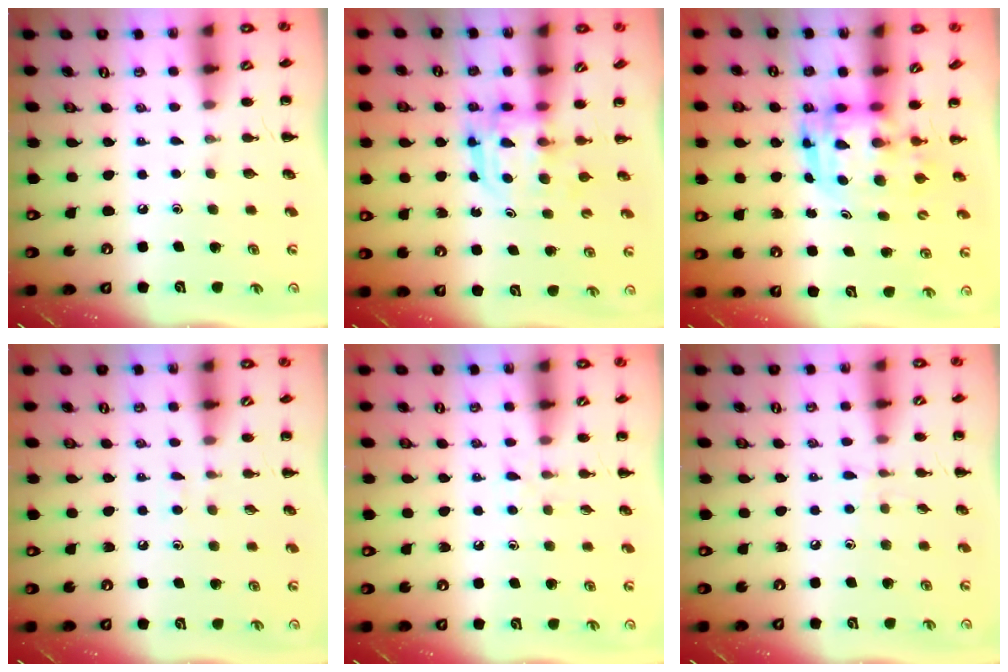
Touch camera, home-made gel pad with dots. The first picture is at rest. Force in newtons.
{"total": 3.0, "press": 3.0, "slide": 0.2}
{"total": 3.7, "press": 3.6, "slide": 0.7}
{"total": 3.9, "press": 3.6, "slide": 1.5}
{"total": 4.5, "press": 4.1, "slide": 1.8}
{"total": 4.4, "press": 4.0, "slide": 1.9}